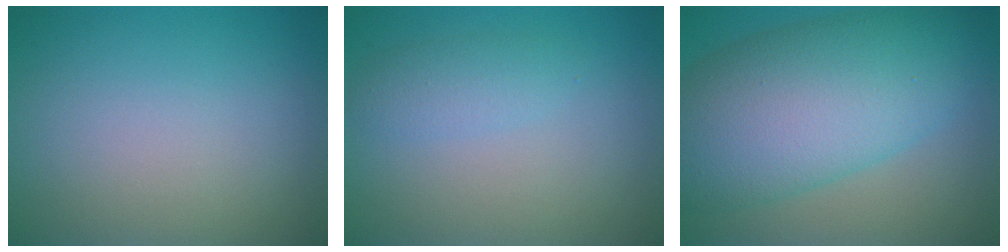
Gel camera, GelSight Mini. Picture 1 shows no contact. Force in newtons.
{"total": 1.8, "press": 1.8, "slide": 0.1}
{"total": 11.8, "press": 11.8, "slide": 0.2}